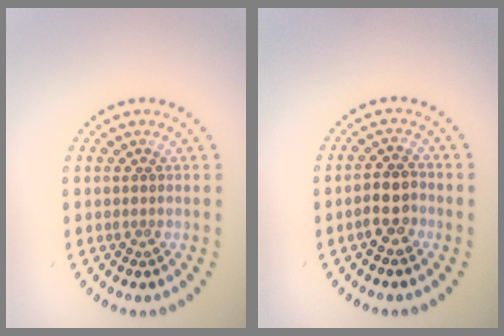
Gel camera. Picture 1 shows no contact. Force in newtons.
{"total": 2.5, "press": 2.3, "slide": 1.0}